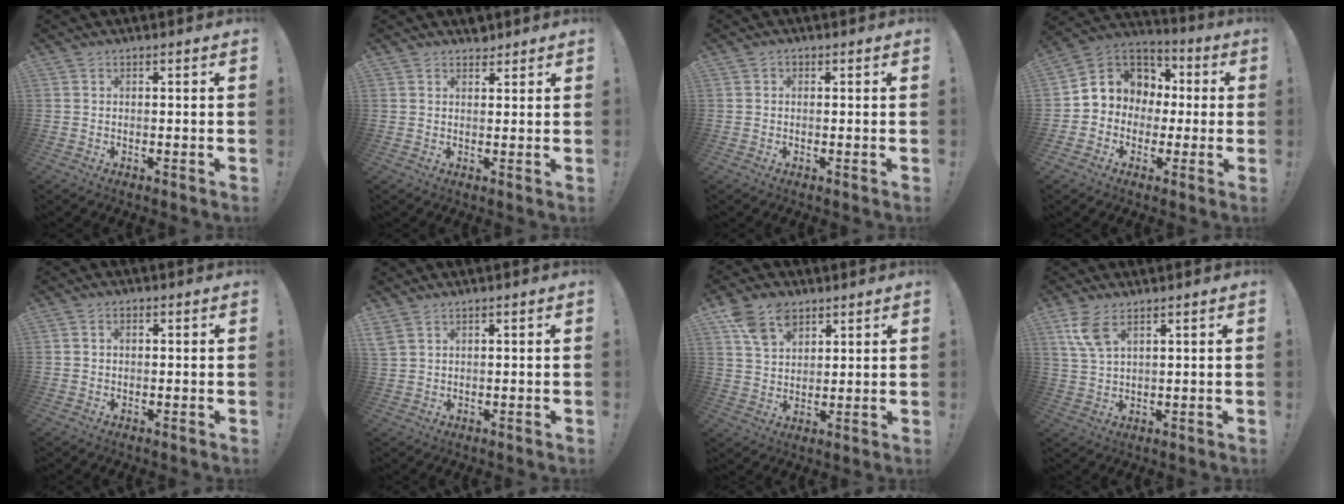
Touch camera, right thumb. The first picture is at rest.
{"total": 2.2, "force": [1.9, 1.0, 0.2], "torque": [0.008, -0.014, 0.034]}
{"total": 0.7, "force": [-0.2, 0.6, 0.2], "torque": [-0.011, 0.005, -0.002]}
{"total": 9.2, "force": [0.1, 8.9, 2.5], "torque": [-0.029, -0.001, 0.016]}
{"total": 1.0, "force": [-0.1, 0.8, 0.5], "torque": [-0.016, 0.007, -0.001]}
{"total": 2.9, "force": [1.9, 1.3, 1.7], "torque": [-0.043, -0.002, 0.039]}
{"total": 10.7, "force": [6.5, 7.0, 4.7], "torque": [-0.069, -0.032, 0.125]}
{"total": 7.2, "force": [4.2, 2.8, 5.2], "torque": [-0.106, -0.016, 0.078]}